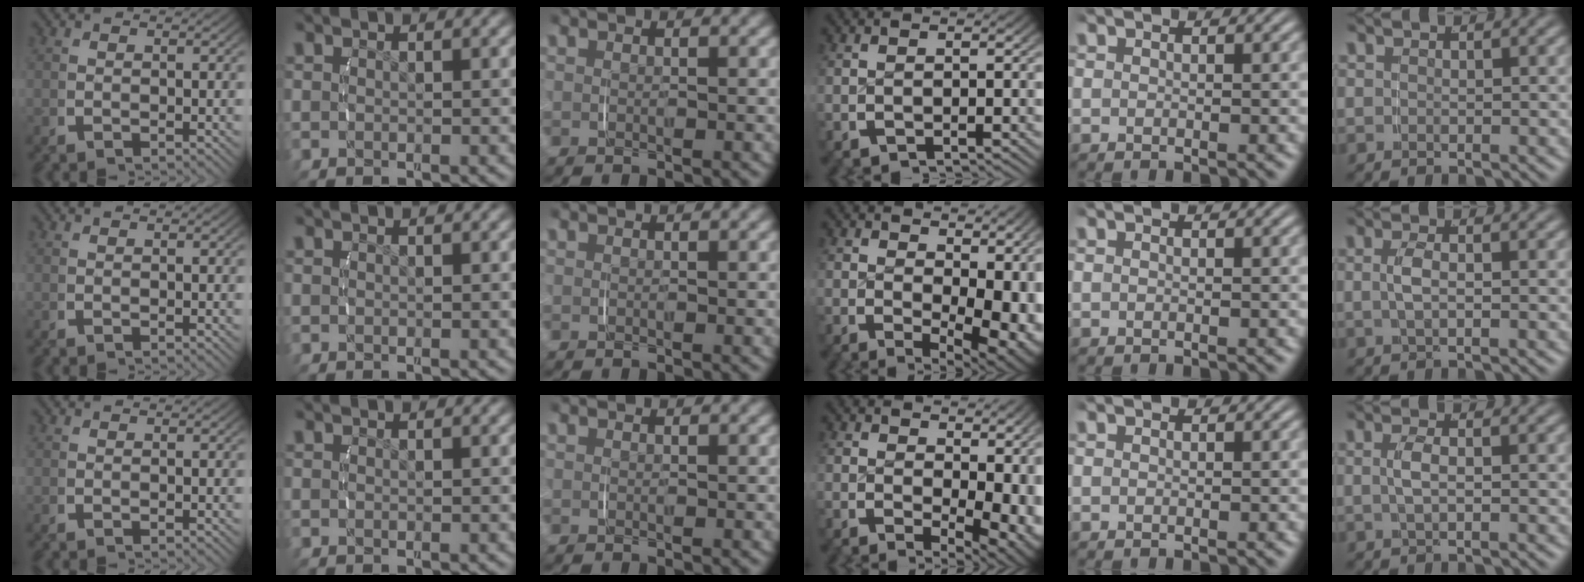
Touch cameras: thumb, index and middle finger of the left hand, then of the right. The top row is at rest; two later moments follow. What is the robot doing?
{"motion": "lift_and_place", "object": "glasses case"}